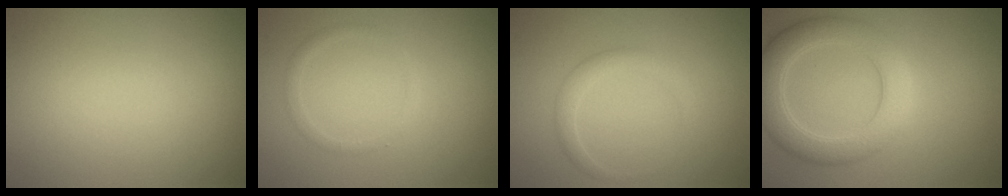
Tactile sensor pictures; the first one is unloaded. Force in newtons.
{"total": 1.0, "press": 1.0, "slide": 0.1}
{"total": 1.7, "press": 1.7, "slide": 0.2}
{"total": 5.2, "press": 5.2, "slide": 0.2}